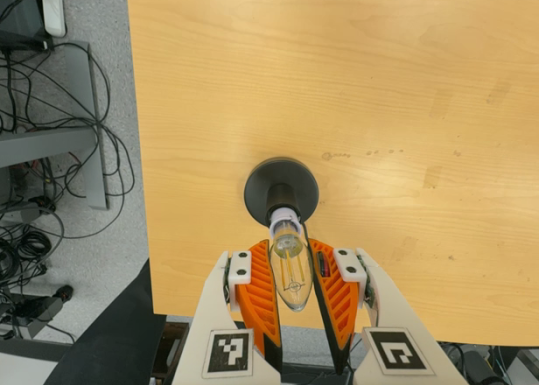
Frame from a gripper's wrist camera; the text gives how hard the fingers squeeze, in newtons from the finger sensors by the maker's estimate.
{"total": 13.1, "left": 14.0, "right": 12.2}